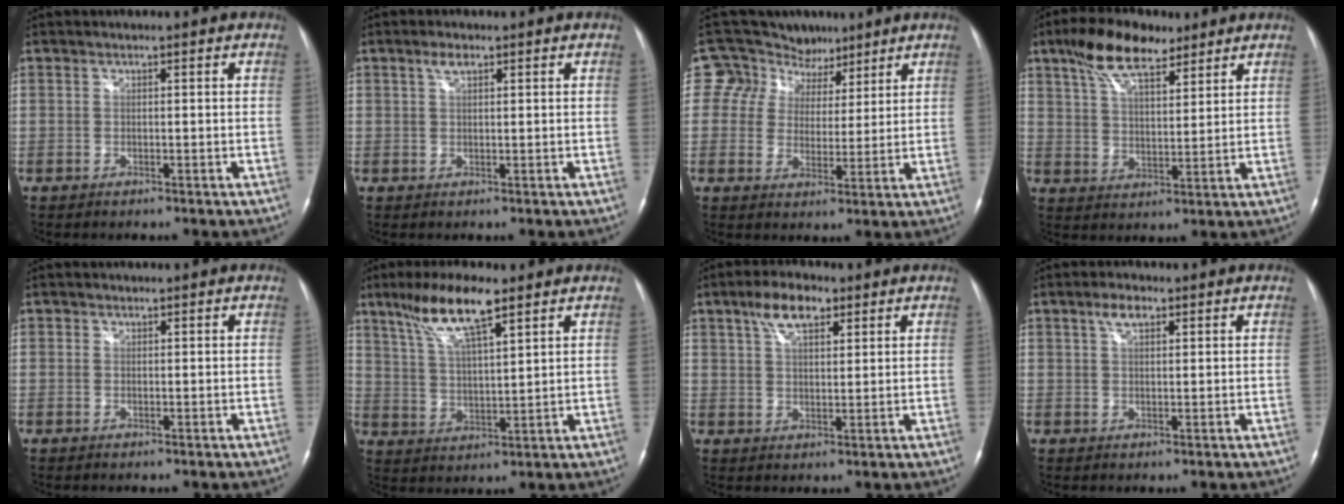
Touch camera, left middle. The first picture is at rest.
{"total": 1.5, "force": [0.9, 0.6, 1.0], "torque": [-0.023, 0.006, 0.018]}
{"total": 8.5, "force": [6.2, 5.8, 0.1], "torque": [-0.006, 0.010, 0.087]}
{"total": 10.8, "force": [7.4, 4.1, 6.8], "torque": [-0.131, 0.018, 0.135]}
{"total": 0.5, "force": [0.2, 0.5, 0.0], "torque": [0.003, 0.001, 0.002]}
{"total": 10.3, "force": [6.8, 1.7, 7.6], "torque": [-0.152, 0.012, 0.128]}
{"total": 6.6, "force": [3.9, 2.7, 4.6], "torque": [-0.090, 0.017, 0.069]}
{"total": 3.0, "force": [1.7, 1.4, 2.1], "torque": [-0.045, 0.009, 0.034]}